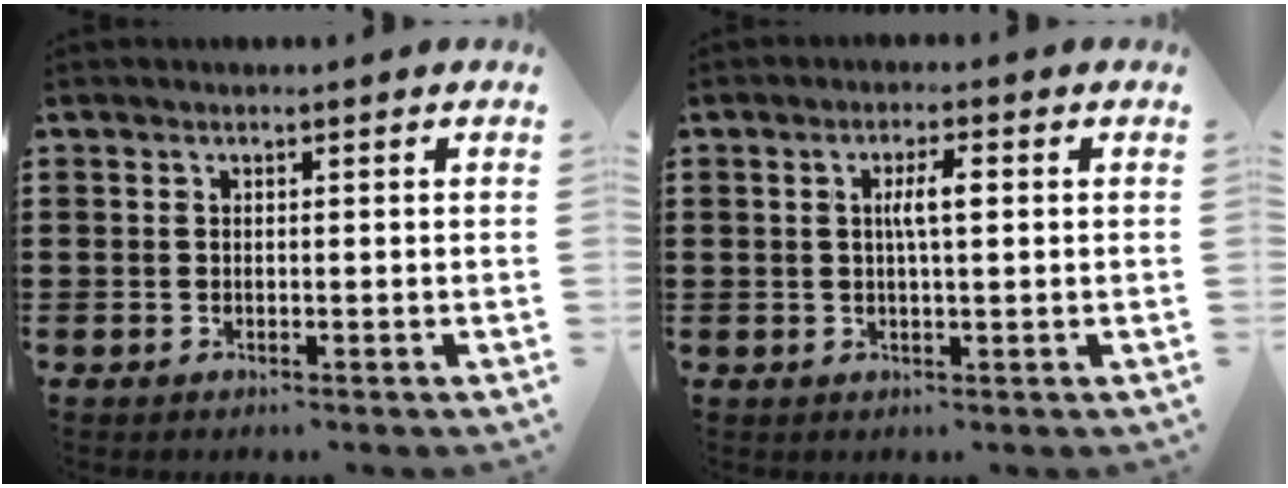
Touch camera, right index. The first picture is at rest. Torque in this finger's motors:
{"motor_torque": [0.16, -0.10, 0.15, 0.03]}